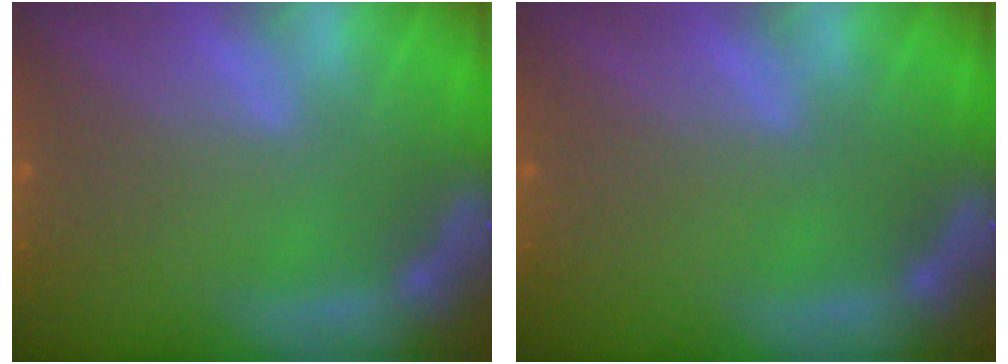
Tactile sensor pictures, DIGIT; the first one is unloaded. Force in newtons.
{"total": 0.0}